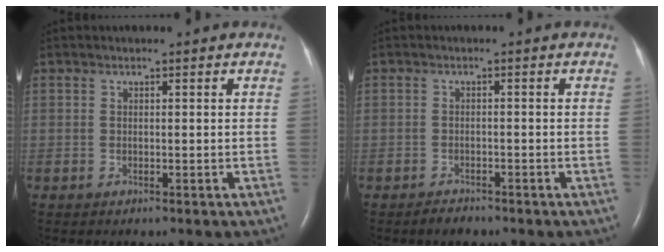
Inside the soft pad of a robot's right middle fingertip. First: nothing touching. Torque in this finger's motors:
{"motor_torque": [0.46, -0.34, -0.03, 0.00]}